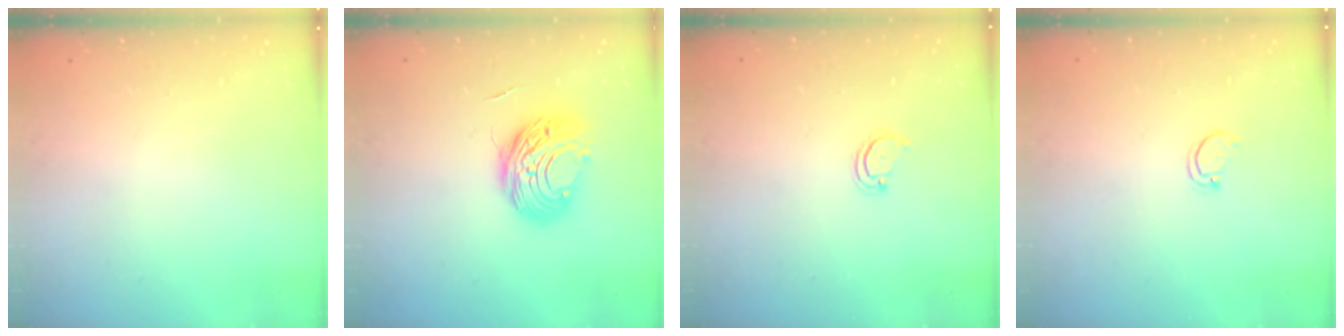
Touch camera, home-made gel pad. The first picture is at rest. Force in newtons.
{"total": 10.5, "press": 10.5, "slide": 0.9}
{"total": 3.3, "press": 3.3, "slide": 0.5}
{"total": 2.6, "press": 2.5, "slide": 0.4}